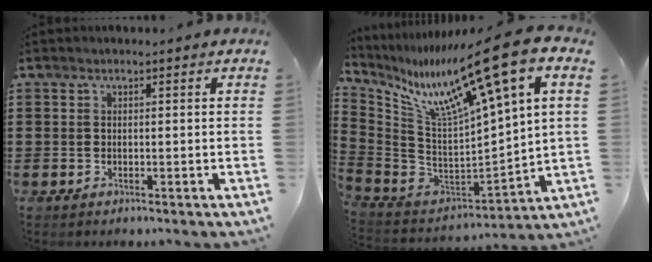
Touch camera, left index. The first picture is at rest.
{"total": 15.0, "force": [9.5, 1.1, 11.5], "torque": [-0.219, -0.068, 0.146]}